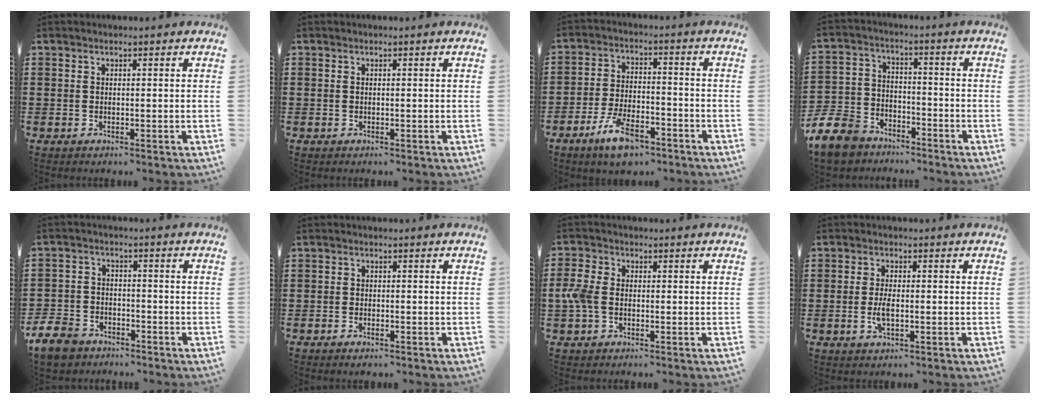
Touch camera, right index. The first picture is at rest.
{"total": 0.0}
{"total": 8.3, "force": [-5.5, 3.0, 5.4], "torque": [-0.115, 0.007, -0.101]}
{"total": 9.1, "force": [-8.0, 3.7, 2.6], "torque": [-0.083, 0.022, -0.161]}
{"total": 5.5, "force": [-4.9, 2.2, 1.5], "torque": [-0.059, 0.006, -0.104]}
{"total": 0.9, "force": [-0.7, 0.2, 0.4], "torque": [-0.009, -0.003, -0.013]}
{"total": 4.1, "force": [-0.8, 2.6, 3.1], "torque": [-0.088, -0.005, -0.023]}
{"total": 3.2, "force": [-0.7, 1.1, 2.9], "torque": [-0.066, -0.005, -0.016]}